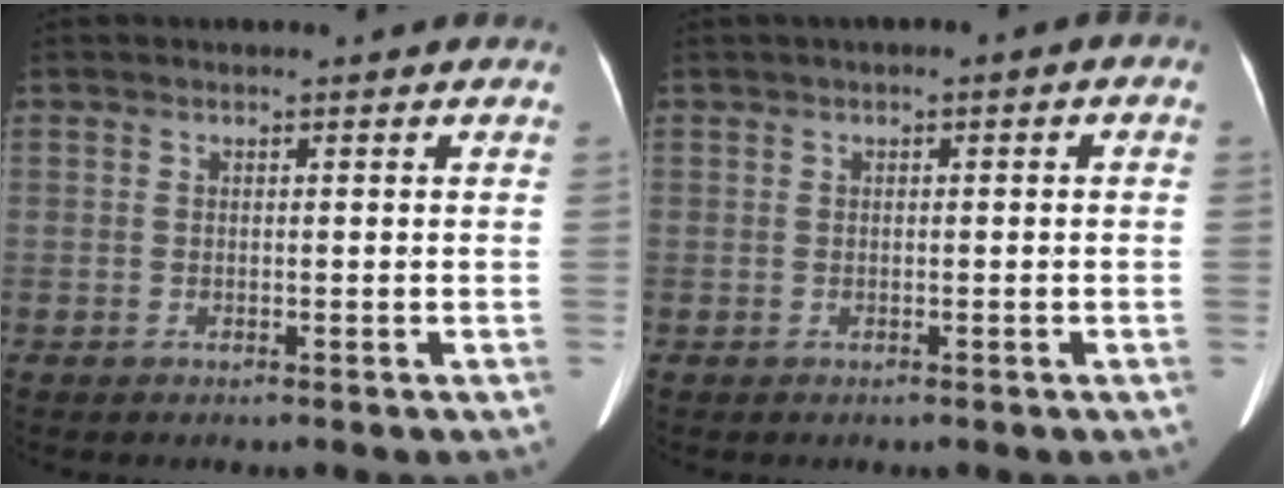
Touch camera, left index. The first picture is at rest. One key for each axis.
{"total": 1.2, "fx": 0.0, "fy": 0.6, "fz": 1.0, "tx": -0.013, "ty": 0.014, "tz": -0.003}